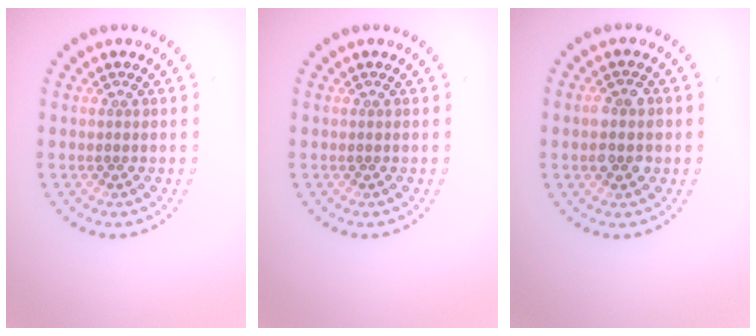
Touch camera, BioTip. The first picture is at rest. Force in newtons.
{"total": 0.0}
{"total": 2.7, "press": 2.7, "slide": 0.3}